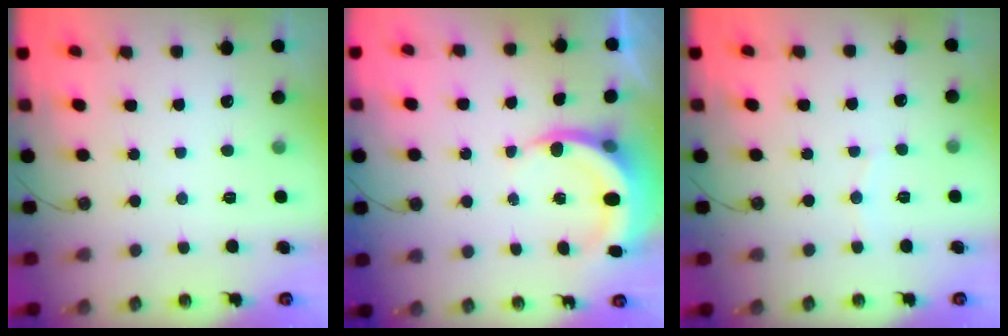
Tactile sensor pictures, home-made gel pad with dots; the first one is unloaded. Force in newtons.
{"total": 6.3, "press": 6.2, "slide": 1.2}
{"total": 3.0, "press": 3.0, "slide": 0.4}